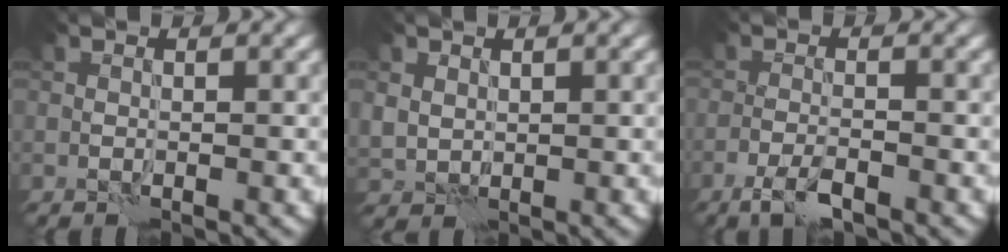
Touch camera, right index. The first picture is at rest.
{"total": 1.9, "force": [1.0, 1.5, 0.4], "torque": [-0.012, -0.005, 0.022]}
{"total": 2.5, "force": [-1.8, 0.6, 1.7], "torque": [-0.040, -0.002, -0.041]}